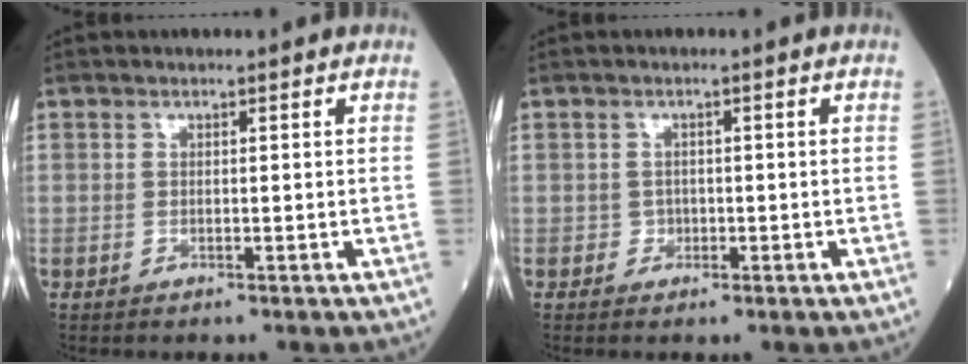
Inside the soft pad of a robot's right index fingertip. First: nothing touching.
{"total": 1.1, "force": [-0.3, 1.1, 0.2], "torque": [0.003, 0.005, -0.007]}